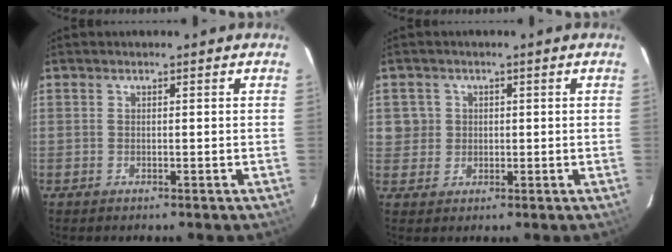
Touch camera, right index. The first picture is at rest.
{"total": 3.9, "force": [0.7, 3.8, 0.3], "torque": [0.009, 0.021, 0.016]}